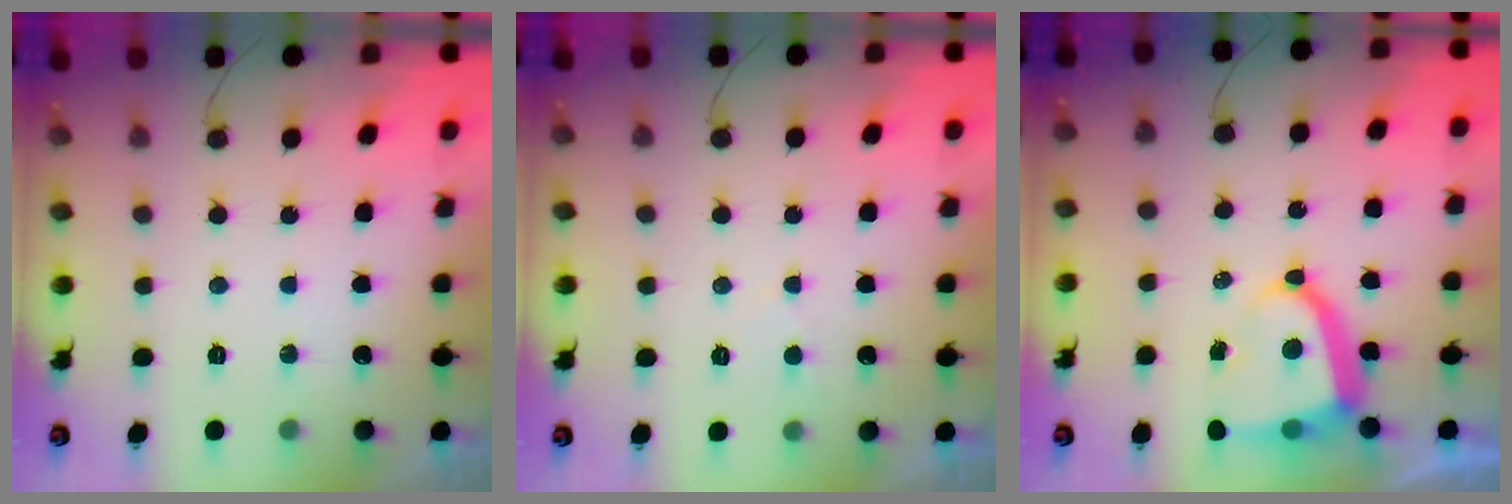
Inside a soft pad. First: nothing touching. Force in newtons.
{"total": 2.5, "press": 2.5, "slide": 0.2}
{"total": 10.0, "press": 9.9, "slide": 1.6}